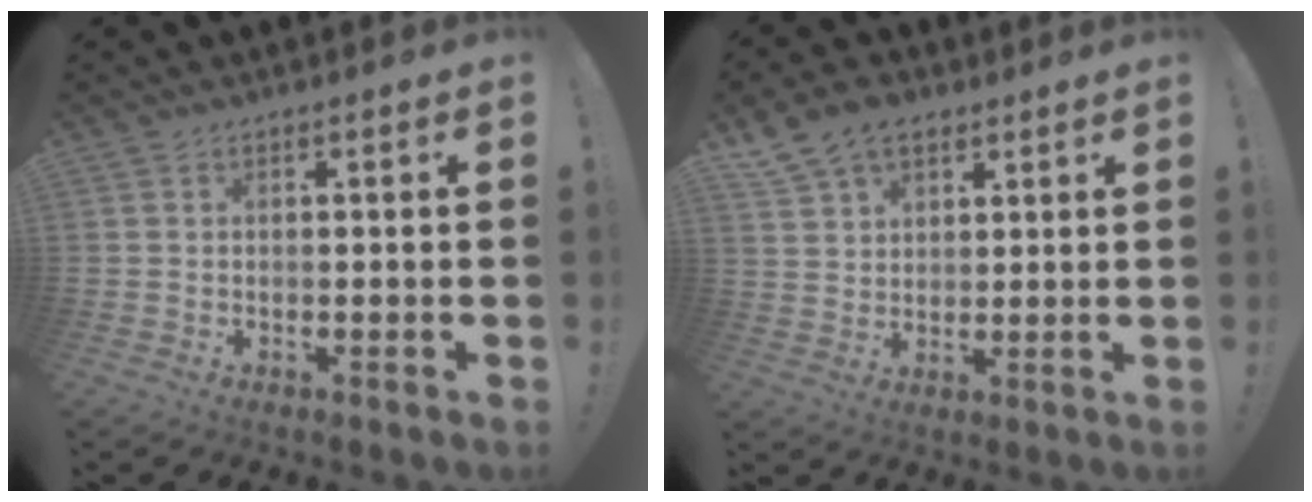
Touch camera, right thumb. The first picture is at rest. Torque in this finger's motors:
{"motor_torque": [-0.01, 0.07, 0.11, -0.10, 0.00]}